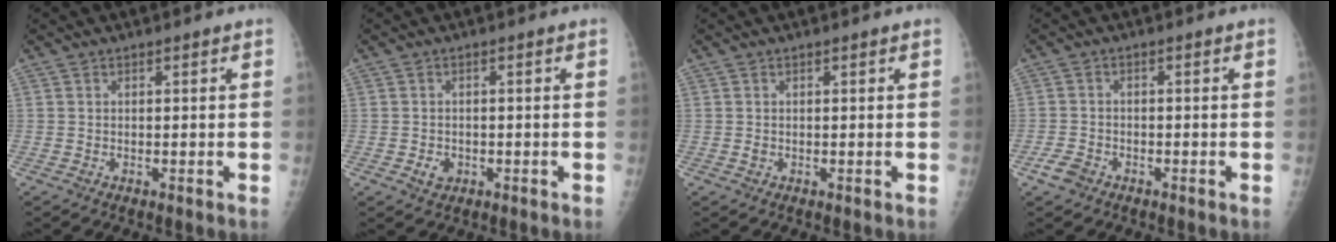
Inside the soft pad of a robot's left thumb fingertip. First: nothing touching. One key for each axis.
{"total": 2.4, "fx": -0.8, "fy": 2.0, "fz": 1.1, "tx": -0.011, "ty": 0.003, "tz": -0.006}
{"total": 0.7, "fx": 0.1, "fy": 0.6, "fz": 0.4, "tx": -0.002, "ty": 0.000, "tz": 0.002}
{"total": 3.0, "fx": -1.9, "fy": 2.0, "fz": 1.3, "tx": -0.022, "ty": 0.006, "tz": -0.034}